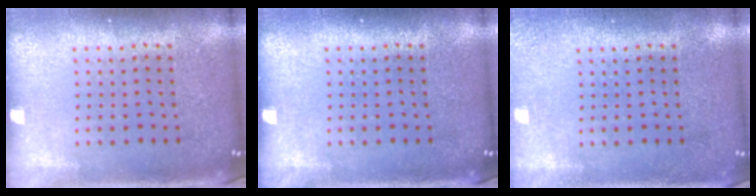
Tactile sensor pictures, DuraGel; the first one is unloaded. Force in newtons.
{"total": 0.0}
{"total": 1.6, "press": 1.6, "slide": 0.2}